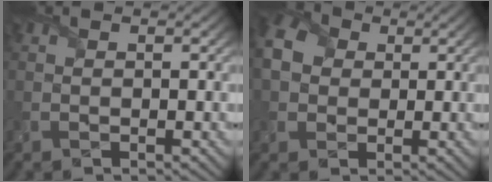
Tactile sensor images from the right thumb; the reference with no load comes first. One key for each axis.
{"total": 6.6, "fx": 0.9, "fy": 5.5, "fz": 3.5, "tx": -0.103, "ty": 0.012, "tz": 0.007}